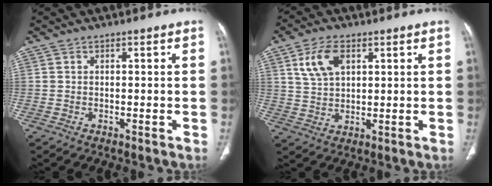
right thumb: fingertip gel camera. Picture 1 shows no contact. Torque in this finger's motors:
{"motor_torque": [-0.60, 0.80, 0.08, -0.26, 0.08]}